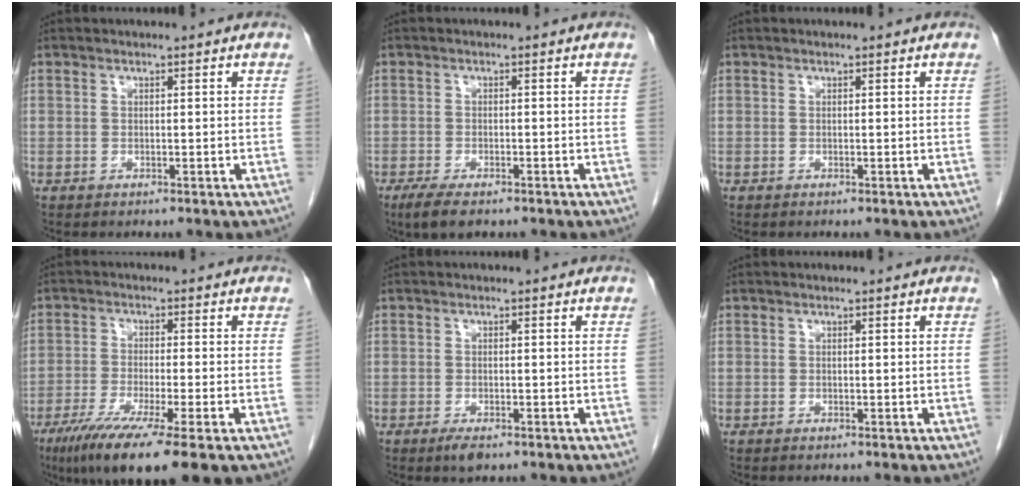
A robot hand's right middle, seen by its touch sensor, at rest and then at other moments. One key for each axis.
{"total": 4.6, "fx": -3.2, "fy": 1.5, "fz": 3.0, "tx": -0.058, "ty": -0.010, "tz": -0.049}
{"total": 0.0}
{"total": 12.3, "fx": -7.4, "fy": 0.7, "fz": 9.9, "tx": -0.163, "ty": -0.034, "tz": -0.119}
{"total": 2.0, "fx": -1.3, "fy": 0.6, "fz": 1.4, "tx": -0.028, "ty": -0.004, "tz": -0.019}
{"total": 0.0}